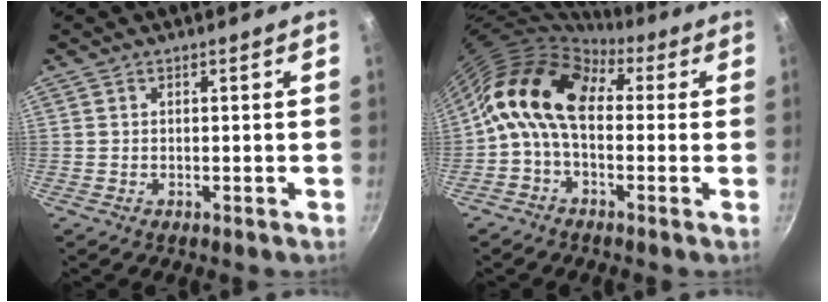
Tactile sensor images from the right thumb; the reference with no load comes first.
{"total": 13.5, "force": [1.7, 8.8, 10.1], "torque": [-0.162, 0.025, 0.003]}